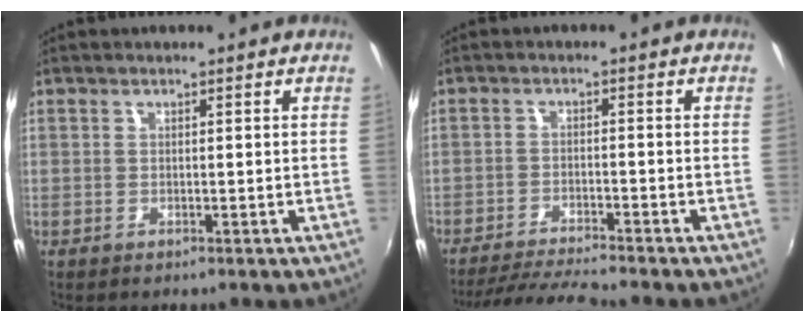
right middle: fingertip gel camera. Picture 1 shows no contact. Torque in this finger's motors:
{"motor_torque": [1.08, -1.06, 0.32, 0.21]}